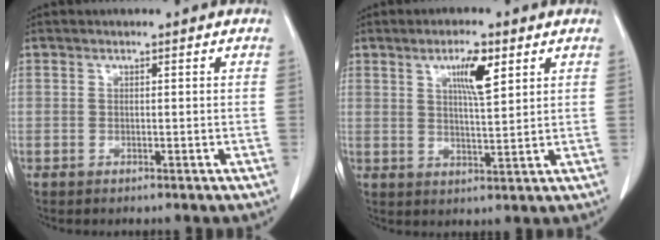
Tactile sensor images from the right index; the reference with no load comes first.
{"total": 6.0, "force": [2.9, 1.0, 5.2], "torque": [-0.091, 0.000, 0.050]}